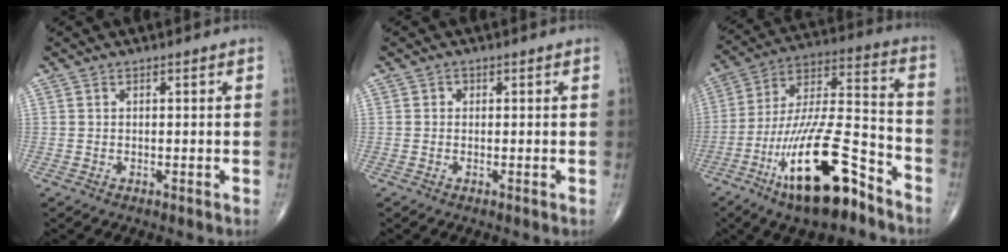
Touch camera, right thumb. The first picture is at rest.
{"total": 0.8, "force": [0.1, 0.7, 0.3], "torque": [0.002, 0.002, 0.000]}
{"total": 22.2, "force": [-12.5, 7.0, 17.0], "torque": [-0.317, 0.073, -0.218]}